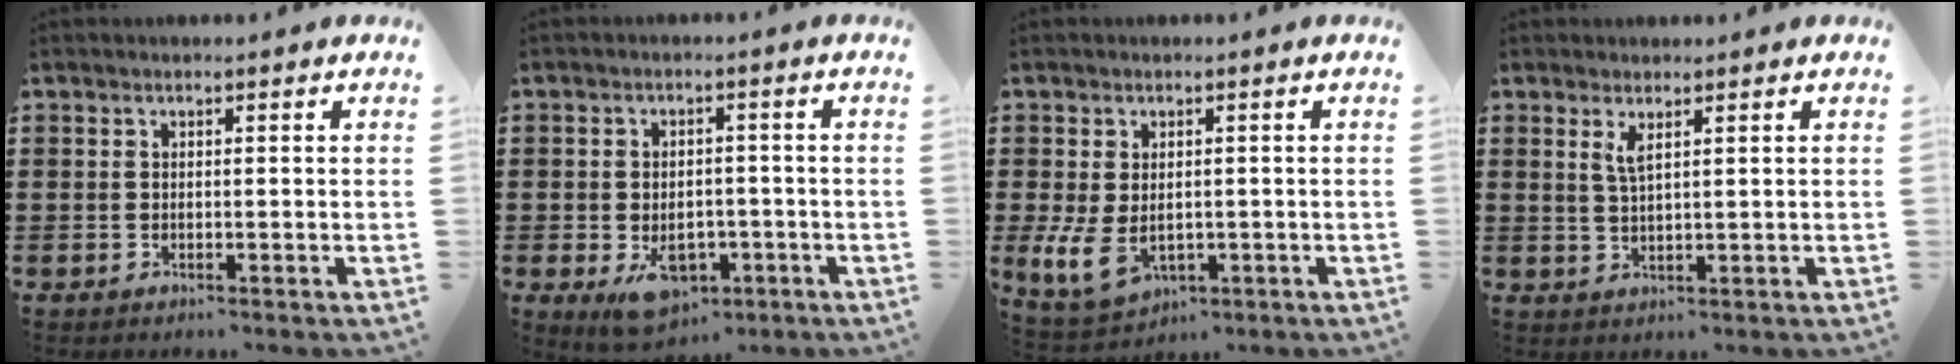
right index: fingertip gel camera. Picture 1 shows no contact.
{"total": 5.9, "force": [-2.3, 3.7, 3.9], "torque": [-0.055, 0.004, -0.043]}
{"total": 5.3, "force": [-0.6, 3.5, 3.9], "torque": [-0.103, -0.003, -0.015]}
{"total": 2.3, "force": [1.4, 0.4, 1.8], "torque": [-0.039, 0.001, 0.023]}